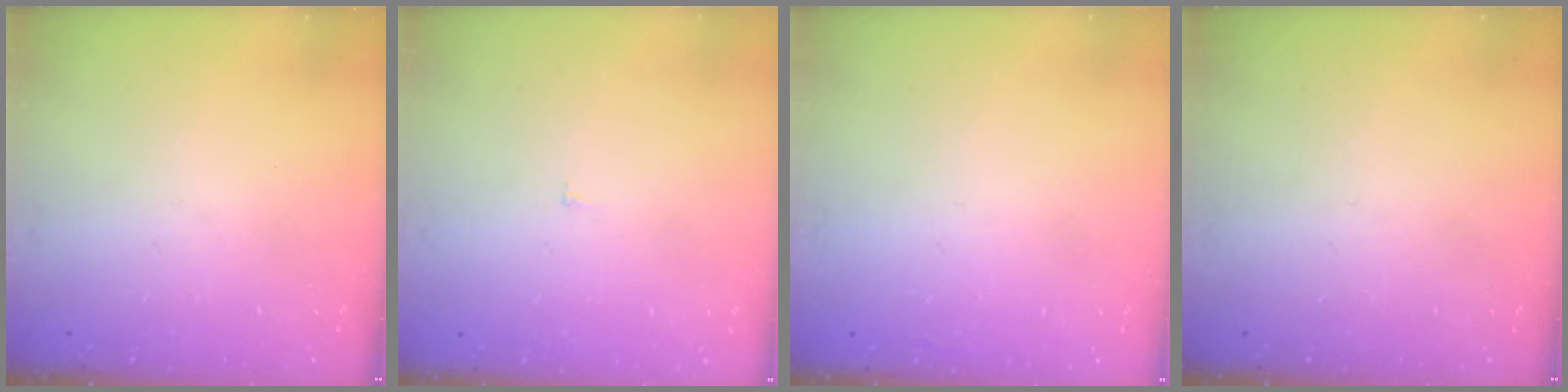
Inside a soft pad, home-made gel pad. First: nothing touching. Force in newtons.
{"total": 2.3, "press": 2.3, "slide": 0.2}
{"total": 1.6, "press": 1.6, "slide": 0.1}
{"total": 0.0}